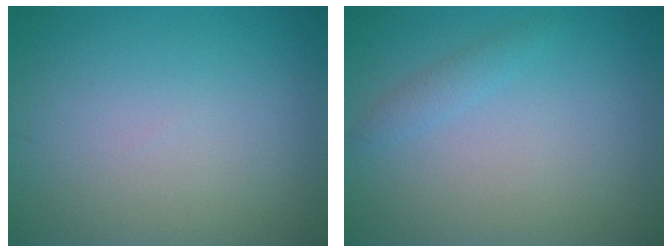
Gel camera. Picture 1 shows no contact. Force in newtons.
{"total": 1.1, "press": 1.1, "slide": 0.1}